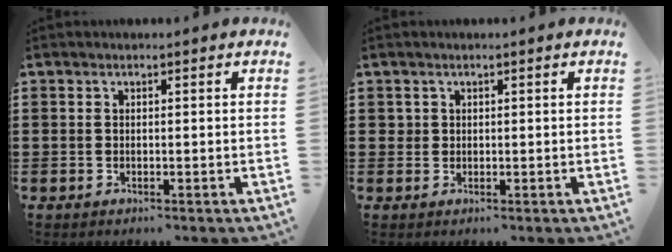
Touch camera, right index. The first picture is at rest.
{"total": 1.0, "force": [0.5, 0.9, 0.2], "torque": [-0.006, 0.002, 0.010]}